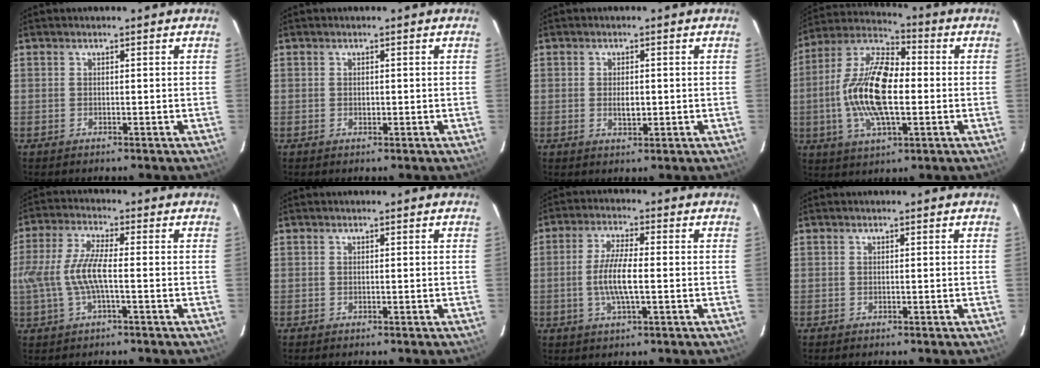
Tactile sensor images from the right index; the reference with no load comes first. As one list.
[{"total": 0.6, "force": [0.0, 0.5, 0.3], "torque": [-0.004, -0.001, 0.002]}, {"total": 2.5, "force": [-0.2, 1.3, 2.1], "torque": [-0.038, -0.005, -0.001]}, {"total": 17.0, "force": [-1.3, 7.0, 15.4], "torque": [-0.308, 0.007, -0.034]}, {"total": 8.8, "force": [-1.3, 2.1, 8.4], "torque": [-0.181, 0.001, -0.021]}, {"total": 0.0}, {"total": 7.2, "force": [-1.1, 1.5, 6.9], "torque": [-0.140, -0.003, -0.023]}, {"total": 0.0}]